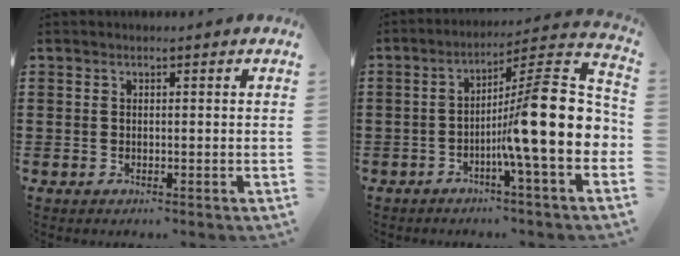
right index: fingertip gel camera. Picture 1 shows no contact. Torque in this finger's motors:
{"motor_torque": [2.14, 0.00, 1.05, 0.21]}